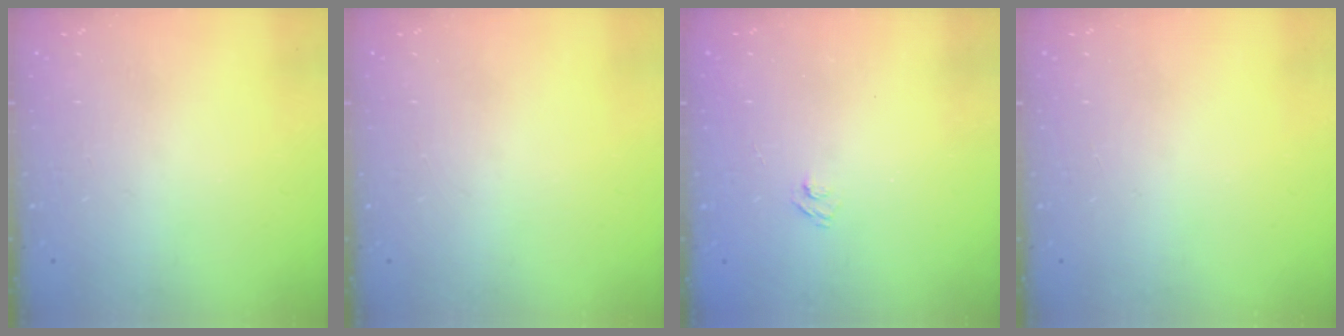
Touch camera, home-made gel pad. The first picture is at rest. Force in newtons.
{"total": 0.0}
{"total": 2.7, "press": 2.5, "slide": 0.9}
{"total": 0.0}